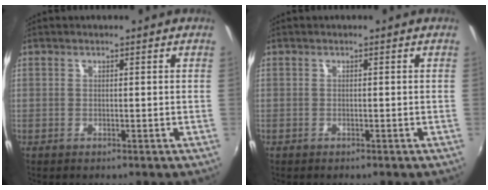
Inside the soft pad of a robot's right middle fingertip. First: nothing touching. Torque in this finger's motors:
{"motor_torque": [-0.25, -0.07, -0.05, -0.01]}